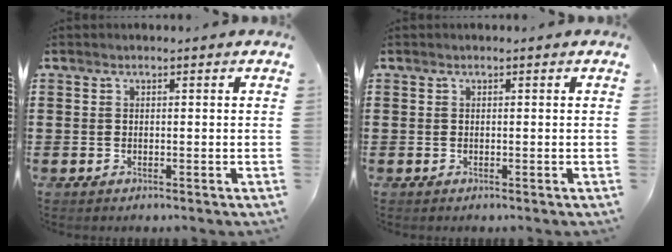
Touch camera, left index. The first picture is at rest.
{"total": 0.0}